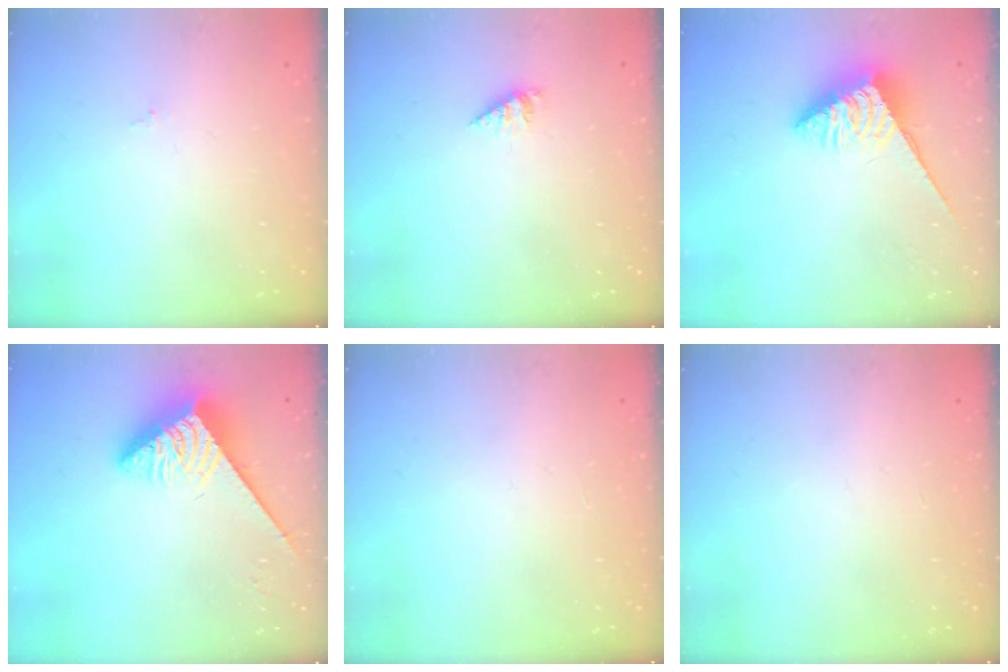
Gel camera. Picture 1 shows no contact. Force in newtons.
{"total": 1.5, "press": 1.5, "slide": 0.3}
{"total": 6.0, "press": 6.0, "slide": 0.1}
{"total": 4.0, "press": 3.9, "slide": 0.7}
{"total": 0.0}
{"total": 0.0}